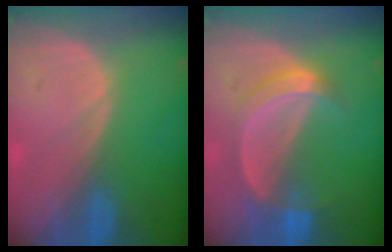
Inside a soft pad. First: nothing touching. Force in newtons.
{"total": 5.9, "press": 5.5, "slide": 2.1}